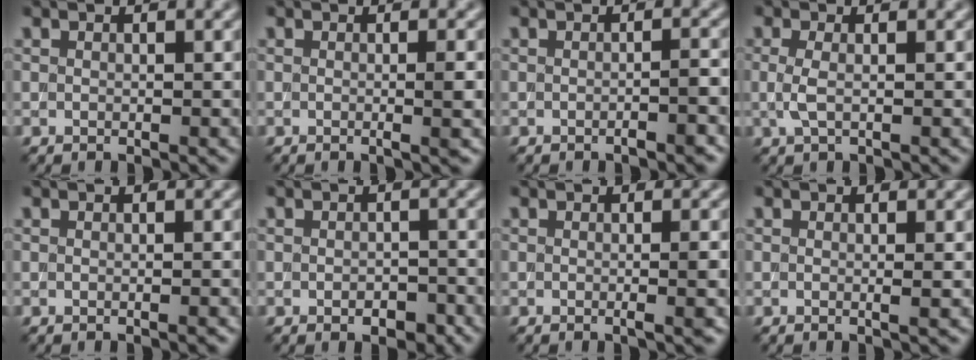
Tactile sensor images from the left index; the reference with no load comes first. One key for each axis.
{"total": 2.8, "fx": -0.2, "fy": 0.8, "fz": 2.7, "tx": -0.024, "ty": 0.000, "tz": -0.006}
{"total": 2.0, "fx": -0.8, "fy": 0.6, "fz": 1.7, "tx": -0.008, "ty": 0.010, "tz": -0.014}
{"total": 1.4, "fx": 0.0, "fy": 0.4, "fz": 1.4, "tx": -0.035, "ty": -0.001, "tz": -0.001}
{"total": 1.5, "fx": -0.1, "fy": 0.7, "fz": 1.3, "tx": -0.002, "ty": -0.002, "tz": -0.006}
{"total": 1.8, "fx": -0.9, "fy": 0.9, "fz": 1.3, "tx": -0.020, "ty": 0.000, "tz": -0.012}
{"total": 3.1, "fx": -0.2, "fy": 1.1, "fz": 2.8, "tx": -0.013, "ty": 0.005, "tz": -0.009}
{"total": 1.3, "fx": 0.0, "fy": 0.4, "fz": 1.2, "tx": -0.014, "ty": -0.001, "tz": -0.005}